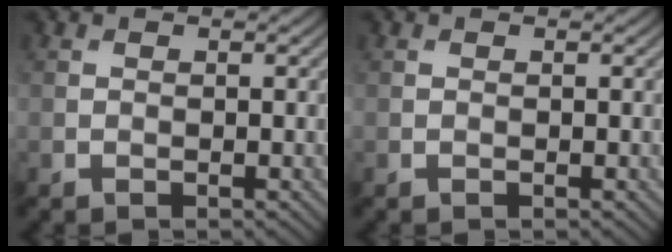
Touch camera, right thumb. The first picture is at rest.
{"total": 0.0}